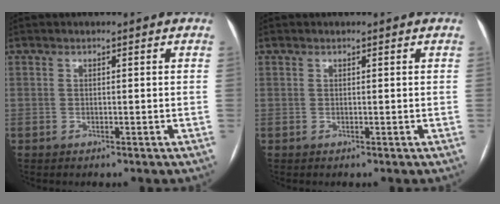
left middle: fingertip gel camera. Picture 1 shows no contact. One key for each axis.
{"total": 0.0}